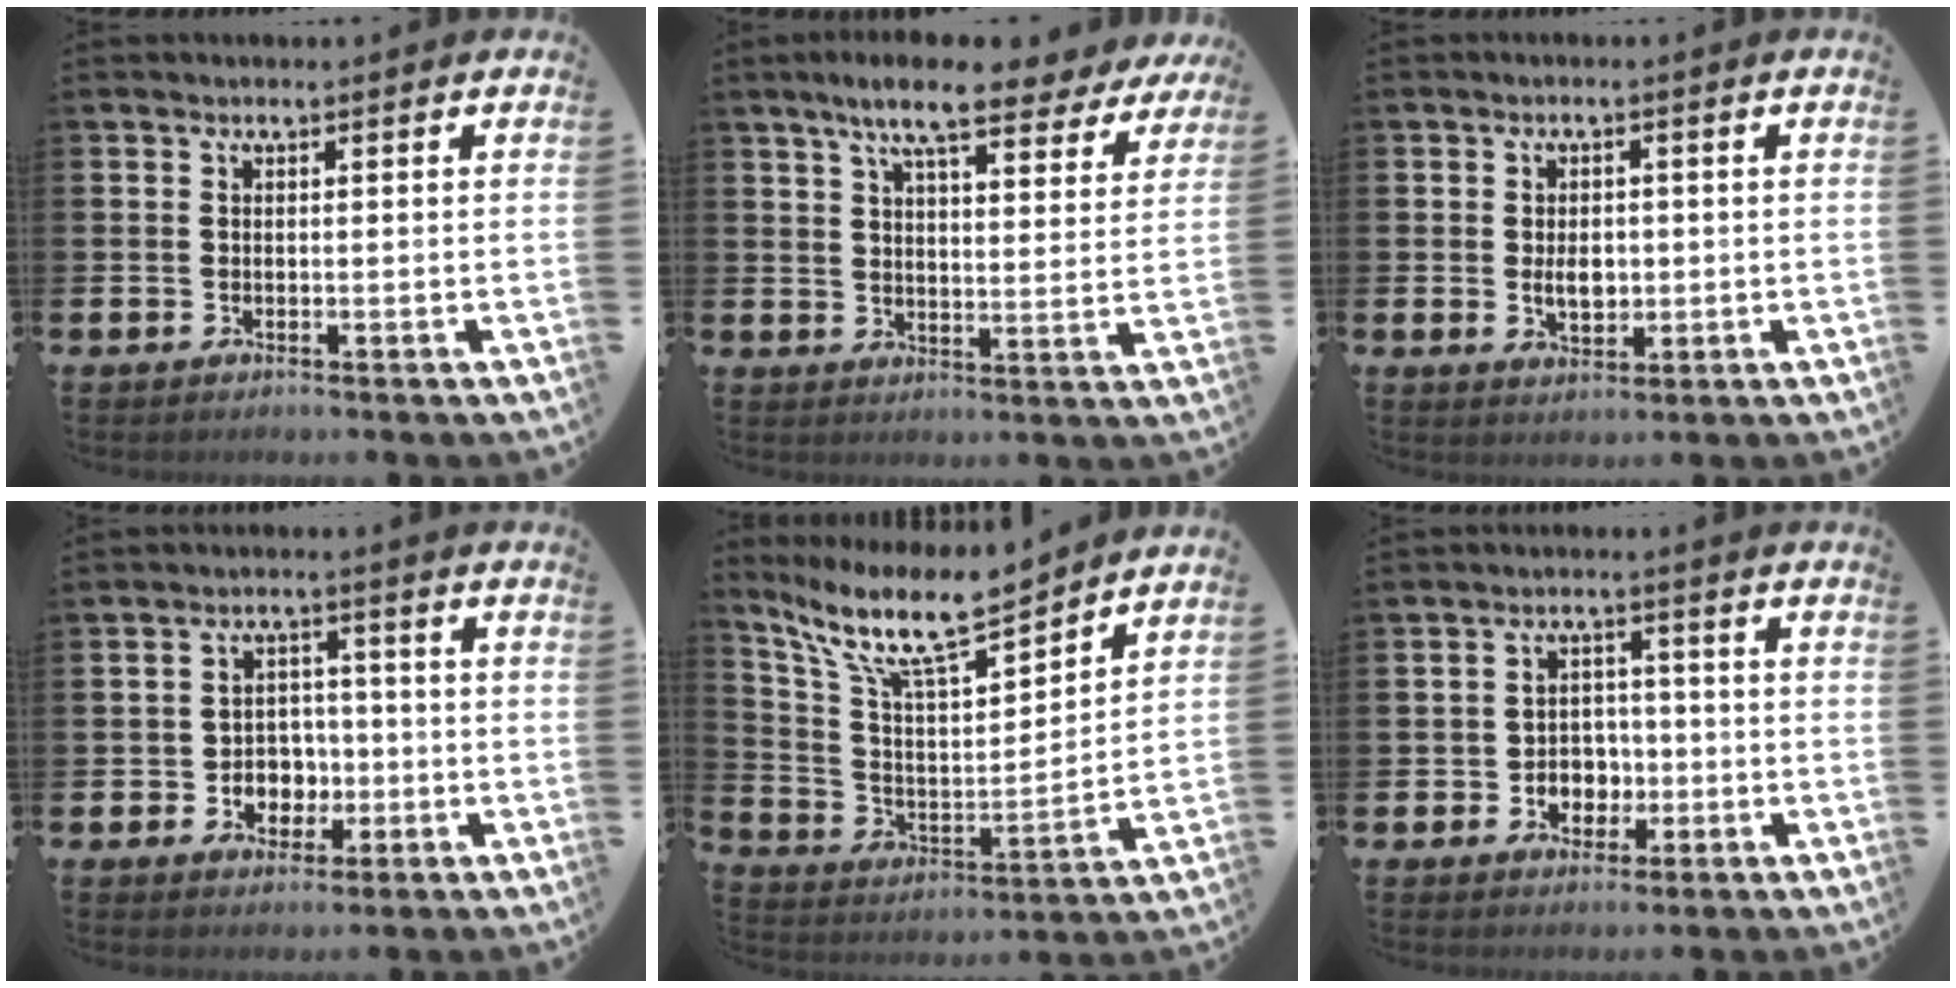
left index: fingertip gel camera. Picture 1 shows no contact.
{"total": 9.1, "force": [7.8, 1.6, 4.4], "torque": [-0.097, -0.028, 0.136]}
{"total": 3.3, "force": [0.0, 2.3, 2.5], "torque": [-0.032, 0.002, -0.006]}
{"total": 4.1, "force": [-0.9, 3.8, 1.2], "torque": [-0.025, 0.002, -0.026]}
{"total": 11.5, "force": [9.7, 2.2, 5.8], "torque": [-0.146, -0.057, 0.166]}
{"total": 3.8, "force": [-1.1, 3.4, 1.2], "torque": [-0.023, 0.002, -0.029]}